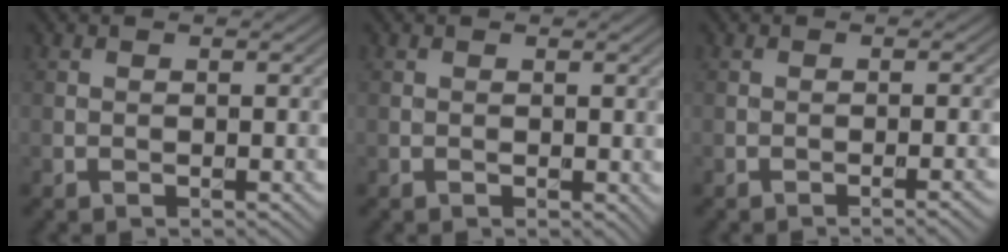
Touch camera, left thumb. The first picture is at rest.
{"total": 0.7, "force": [0.1, 0.5, 0.5], "torque": [-0.001, -0.004, 0.002]}
{"total": 1.9, "force": [-0.9, 0.4, 1.6], "torque": [-0.016, 0.005, -0.018]}